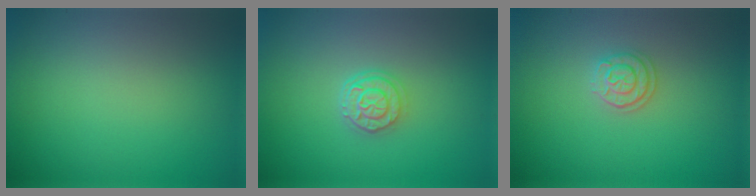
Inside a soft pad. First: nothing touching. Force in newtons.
{"total": 2.7, "press": 2.2, "slide": 1.5}
{"total": 2.1, "press": 2.0, "slide": 0.6}